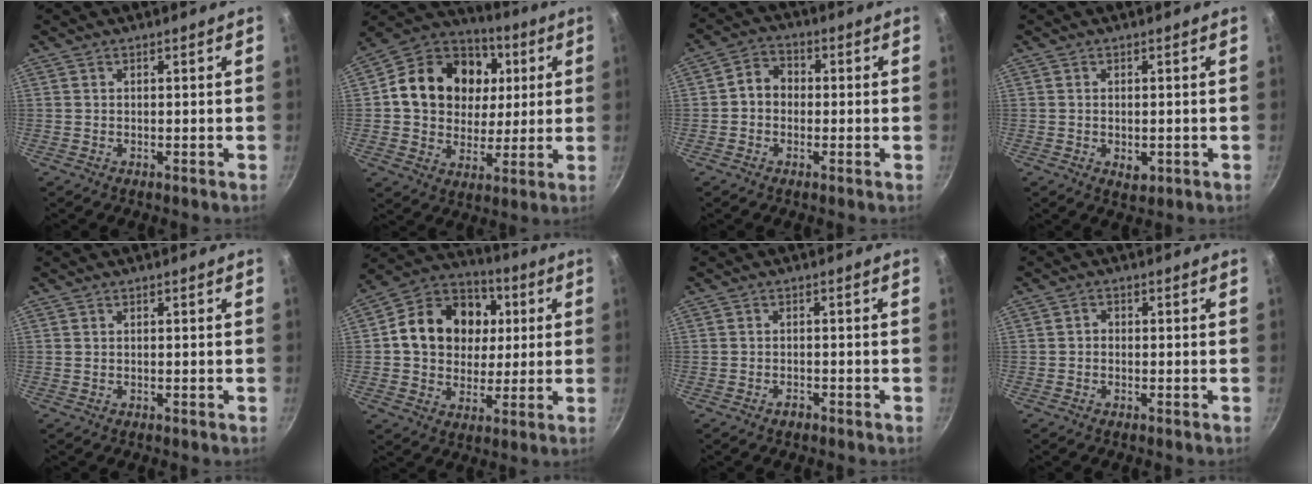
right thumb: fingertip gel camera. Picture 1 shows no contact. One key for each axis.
{"total": 20.3, "fx": 4.1, "fy": 16.4, "fz": 11.2, "tx": -0.168, "ty": 0.012, "tz": 0.063}
{"total": 5.1, "fx": -0.4, "fy": 4.3, "fz": 2.7, "tx": -0.021, "ty": 0.014, "tz": -0.019}
{"total": 2.8, "fx": -0.5, "fy": 1.8, "fz": 2.1, "tx": -0.031, "ty": -0.007, "tz": -0.006}
{"total": 0.0}
{"total": 17.9, "fx": 3.0, "fy": 14.6, "fz": 10.0, "tx": -0.139, "ty": 0.018, "tz": 0.039}
{"total": 1.4, "fx": -1.1, "fy": 0.8, "fz": 0.6, "tx": -0.008, "ty": 0.012, "tz": -0.017}
{"total": 1.2, "fx": -0.4, "fy": 1.0, "fz": 0.5, "tx": -0.007, "ty": 0.006, "tz": -0.008}